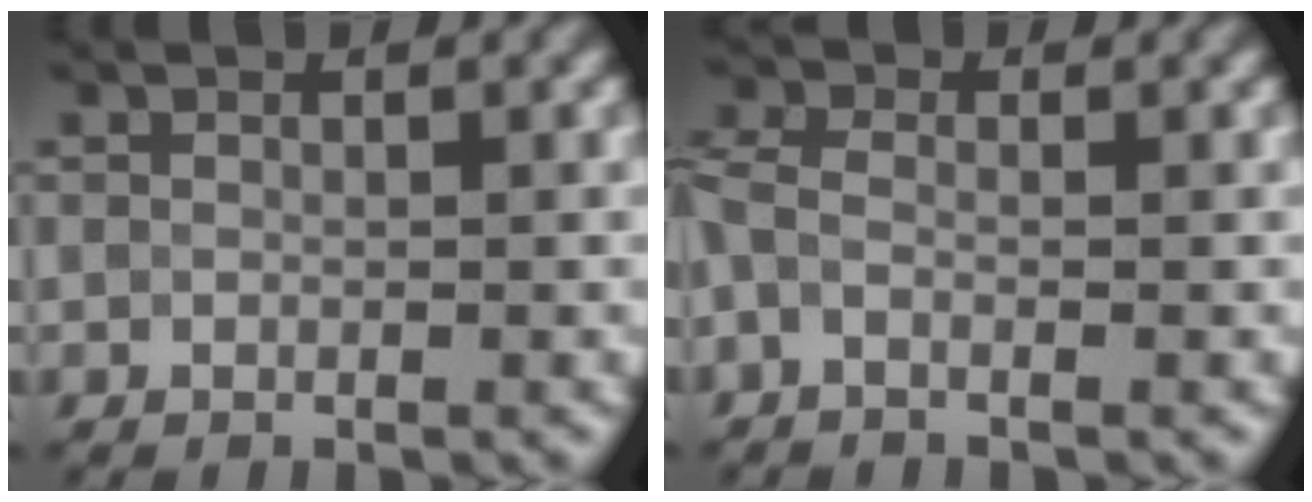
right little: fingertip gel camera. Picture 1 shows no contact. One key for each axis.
{"total": 1.9, "fx": -0.8, "fy": 0.9, "fz": 1.4, "tx": -0.035, "ty": -0.003, "tz": -0.025}